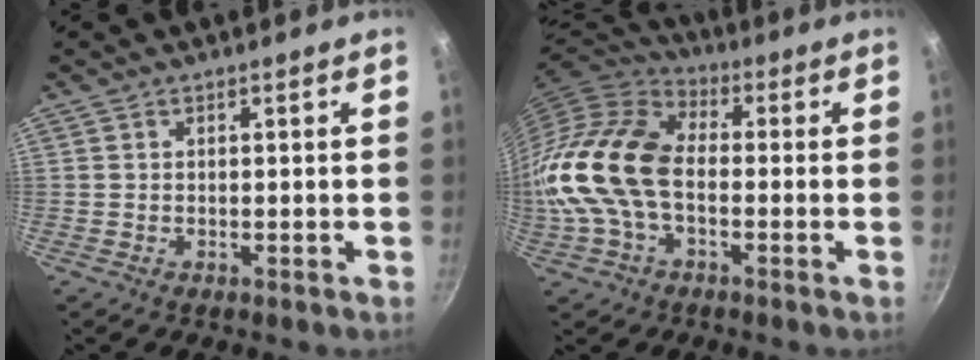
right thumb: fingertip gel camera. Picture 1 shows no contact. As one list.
[{"total": 18.1, "force": [-1.7, 11.3, 14.1], "torque": [-0.273, 0.032, -0.048]}]